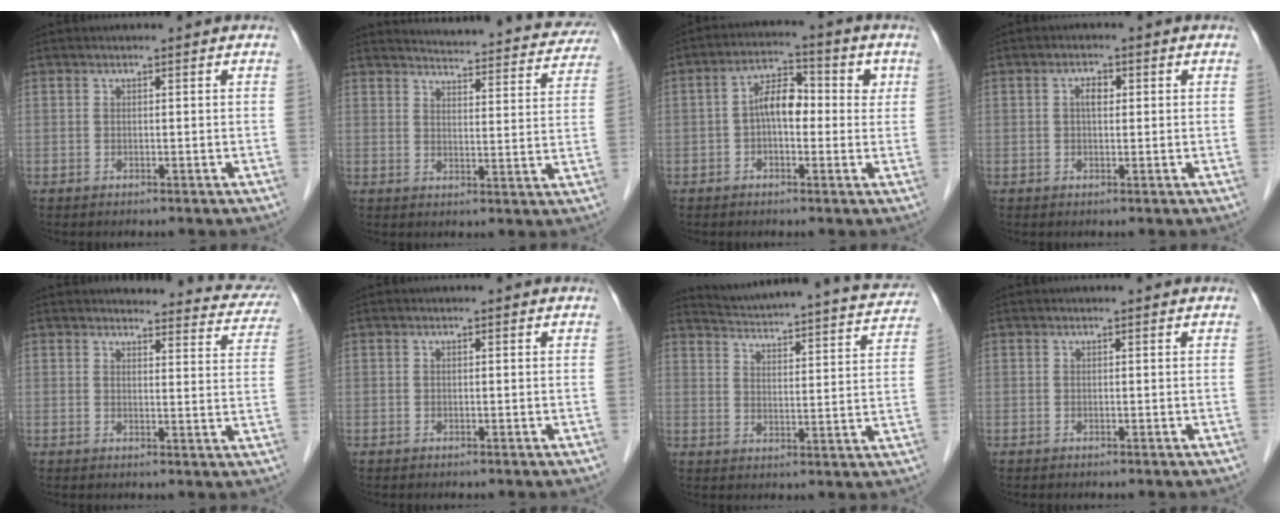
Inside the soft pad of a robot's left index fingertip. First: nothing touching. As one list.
[{"total": 20.1, "force": [19.3, 3.2, 4.7], "torque": [-0.053, -0.045, 0.216]}, {"total": 7.4, "force": [0.5, 3.8, 6.3], "torque": [-0.102, 0.039, 0.000]}, {"total": 2.0, "force": [0.4, 1.0, 1.7], "torque": [-0.034, 0.007, 0.006]}, {"total": 15.6, "force": [15.0, 3.6, 2.5], "torque": [0.010, -0.043, 0.139]}, {"total": 0.0}, {"total": 21.7, "force": [20.6, 1.9, 6.4], "torque": [-0.101, -0.037, 0.259]}, {"total": 0.0}]